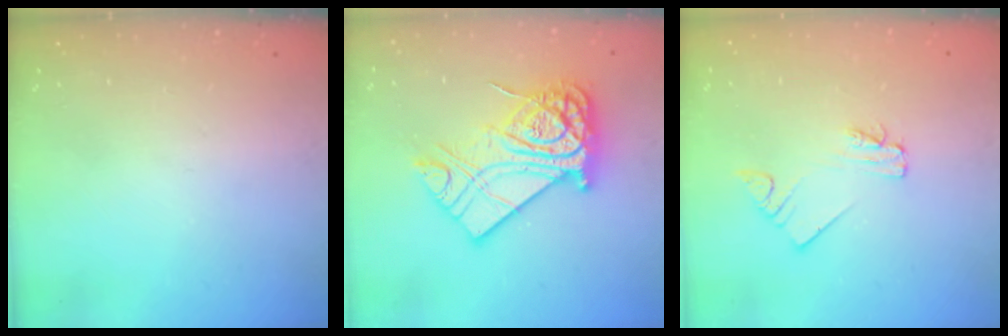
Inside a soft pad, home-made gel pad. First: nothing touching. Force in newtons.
{"total": 20.2, "press": 20.1, "slide": 1.9}
{"total": 2.0, "press": 2.0, "slide": 0.1}